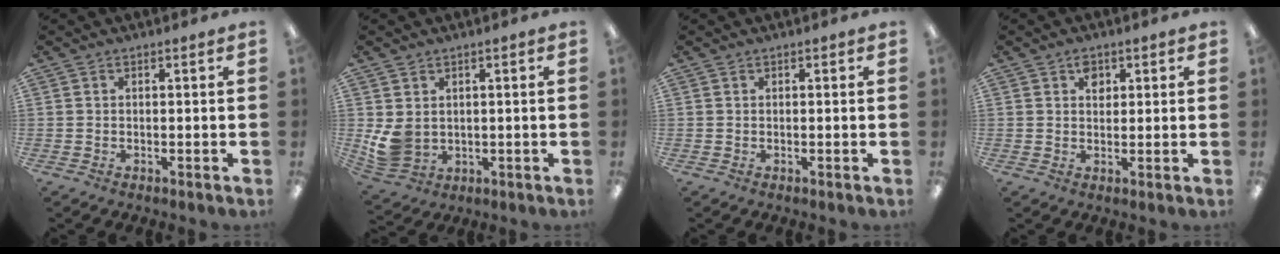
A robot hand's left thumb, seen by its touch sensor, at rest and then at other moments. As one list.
[{"total": 7.1, "force": [1.1, 6.0, 3.6], "torque": [-0.081, 0.000, 0.027]}, {"total": 0.0}, {"total": 3.0, "force": [1.5, 2.2, 1.5], "torque": [-0.008, -0.005, 0.022]}]